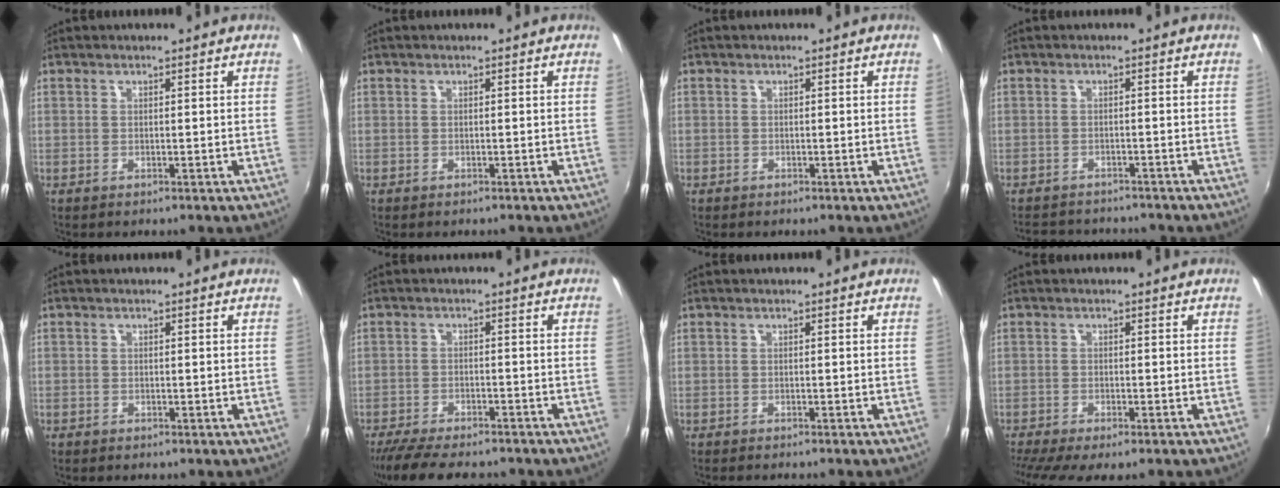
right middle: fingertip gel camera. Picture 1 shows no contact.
{"total": 0.0}
{"total": 0.8, "force": [-0.5, 0.6, 0.0], "torque": [-0.004, 0.000, -0.011]}
{"total": 8.0, "force": [-7.3, 2.4, 2.2], "torque": [-0.058, -0.008, -0.107]}
{"total": 1.0, "force": [-0.7, 0.7, 0.0], "torque": [-0.004, 0.002, -0.012]}
{"total": 12.3, "force": [-10.5, 3.0, 5.6], "torque": [-0.126, -0.027, -0.168]}
{"total": 1.6, "force": [-1.5, 0.1, 0.5], "torque": [-0.014, -0.012, -0.027]}
{"total": 6.3, "force": [-5.2, 0.4, 3.5], "torque": [-0.084, -0.033, -0.088]}